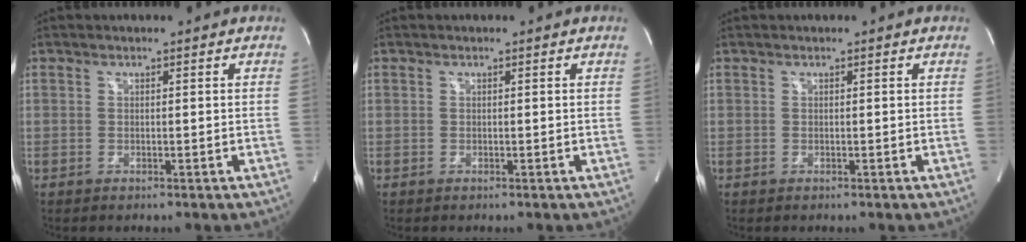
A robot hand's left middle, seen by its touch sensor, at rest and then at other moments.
{"total": 0.0}
{"total": 0.0}